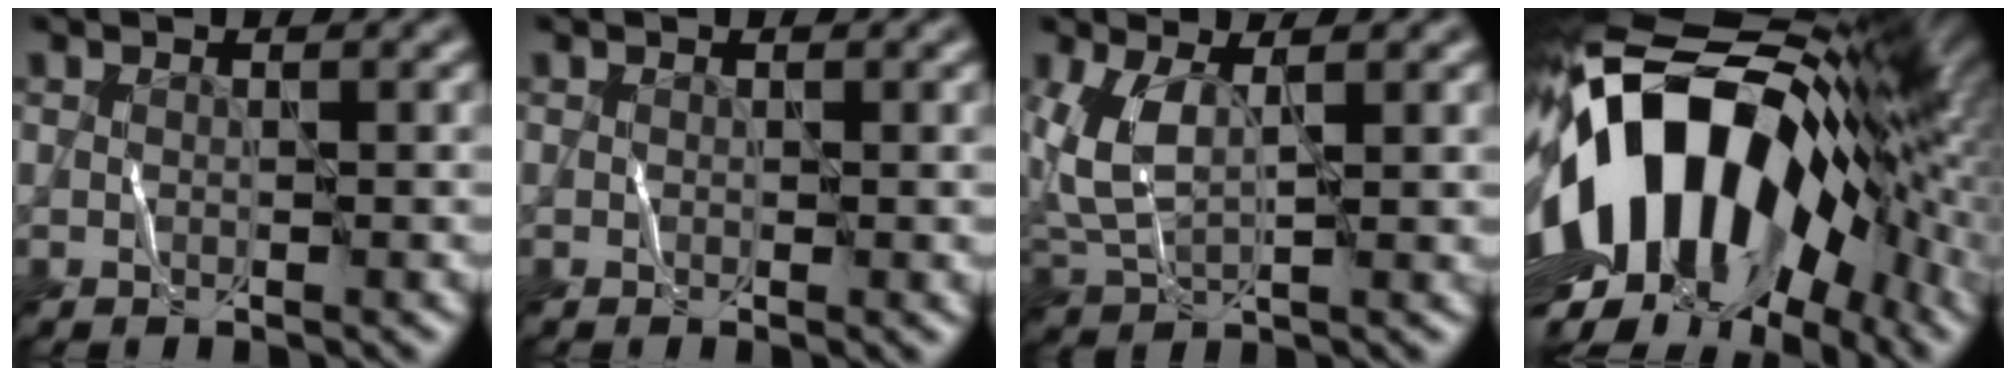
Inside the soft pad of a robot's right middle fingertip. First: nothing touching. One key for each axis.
{"total": 0.0}
{"total": 4.2, "fx": 1.1, "fy": 1.8, "fz": 3.7, "tx": -0.113, "ty": 0.001, "tz": 0.035}
{"total": 17.6, "fx": -2.6, "fy": 10.6, "fz": 13.8, "tx": -0.247, "ty": 0.027, "tz": -0.048}